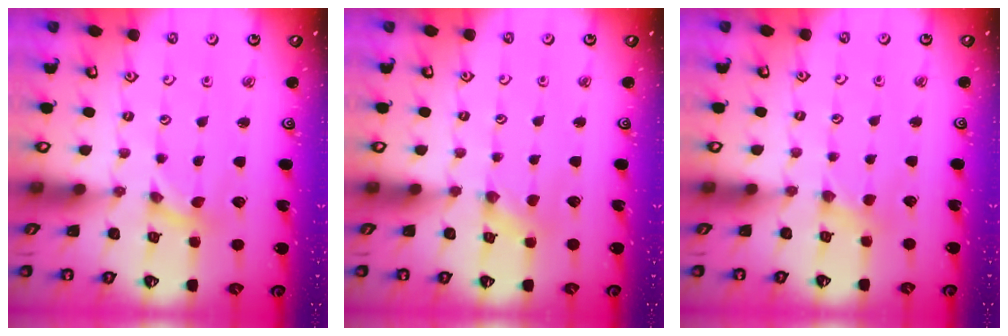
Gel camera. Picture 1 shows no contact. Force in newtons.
{"total": 0.8, "press": 0.7, "slide": 0.1}
{"total": 1.4, "press": 1.4, "slide": 0.3}